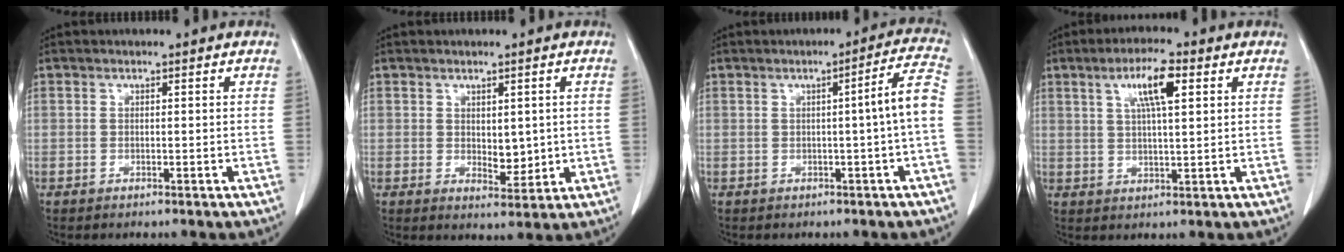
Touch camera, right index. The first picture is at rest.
{"total": 3.8, "force": [0.3, 2.0, 3.2], "torque": [-0.044, -0.011, 0.013]}
{"total": 5.7, "force": [-0.5, -0.9, 5.6], "torque": [-0.077, 0.011, -0.006]}
{"total": 7.2, "force": [3.0, 1.1, 6.5], "torque": [-0.119, 0.009, 0.052]}